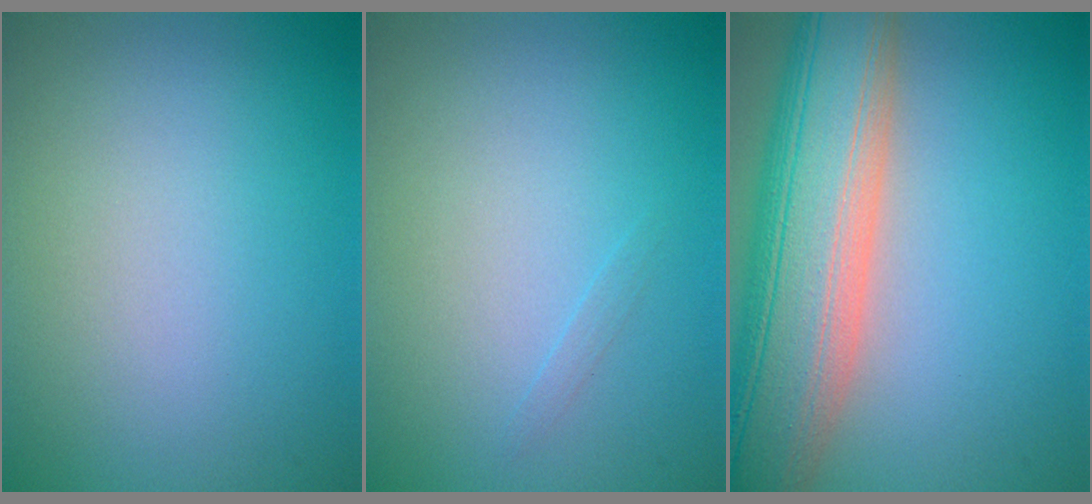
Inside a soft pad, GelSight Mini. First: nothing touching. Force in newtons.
{"total": 0.5, "press": 0.5, "slide": 0.0}
{"total": 12.4, "press": 12.4, "slide": 0.8}